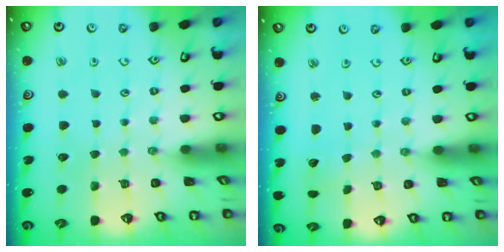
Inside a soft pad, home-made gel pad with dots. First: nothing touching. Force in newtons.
{"total": 1.6, "press": 1.6, "slide": 0.0}